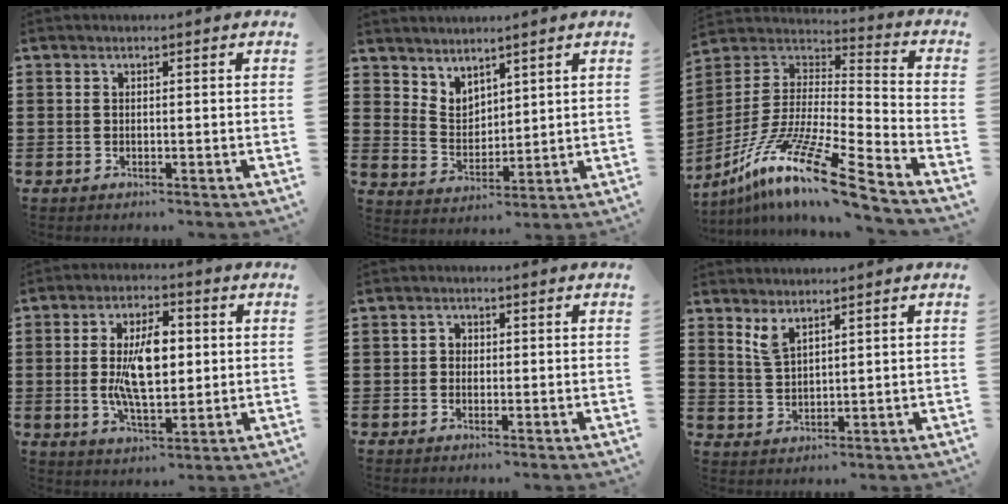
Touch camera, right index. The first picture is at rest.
{"total": 4.1, "force": [3.7, 1.6, -0.3], "torque": [-0.010, -0.010, 0.072]}
{"total": 15.0, "force": [-10.9, 1.2, 10.2], "torque": [-0.198, 0.014, -0.208]}
{"total": 9.6, "force": [0.4, 4.3, 8.6], "torque": [-0.166, -0.002, 0.000]}
{"total": 1.3, "force": [-0.3, 1.2, 0.5], "torque": [-0.013, 0.005, -0.007]}
{"total": 3.2, "force": [2.4, 1.1, 1.9], "torque": [-0.043, 0.003, 0.044]}